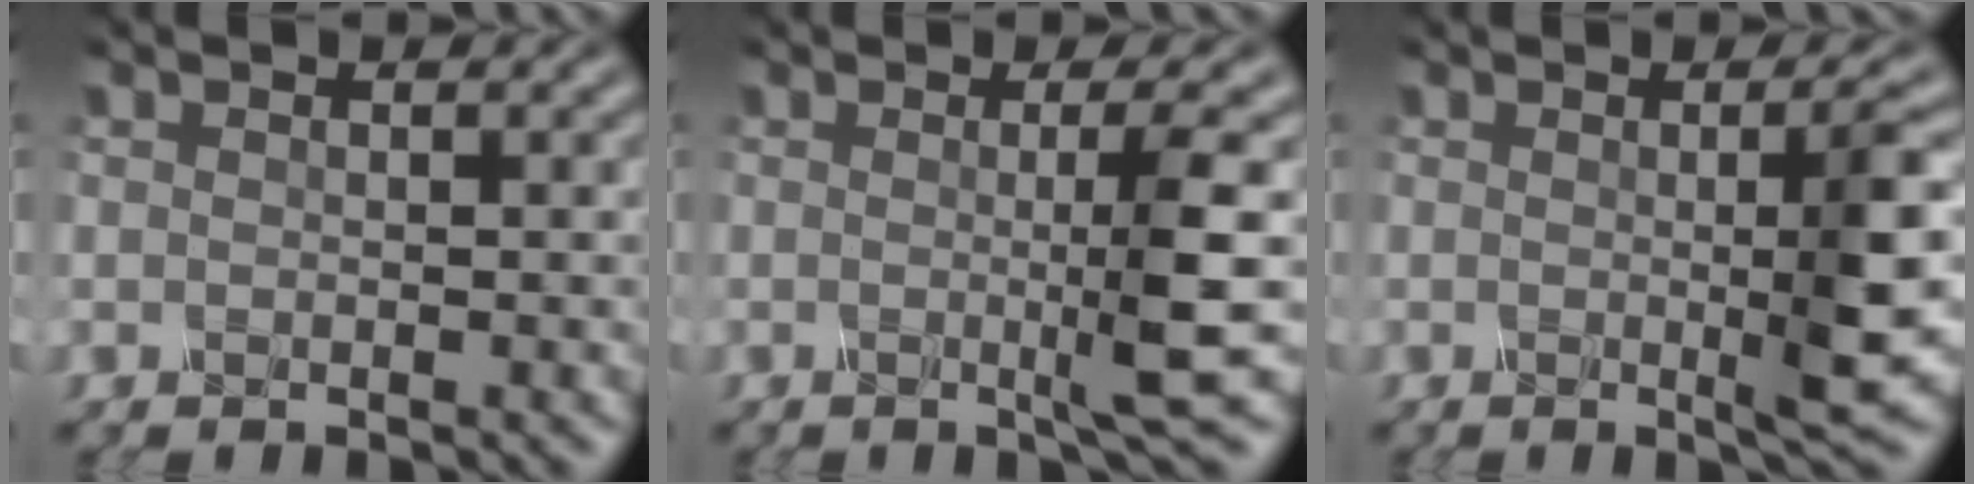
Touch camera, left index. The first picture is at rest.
{"total": 4.4, "force": [-0.1, 0.1, 4.4], "torque": [-0.073, -0.008, -0.001]}
{"total": 5.1, "force": [0.0, 0.7, 5.0], "torque": [-0.079, -0.001, 0.003]}